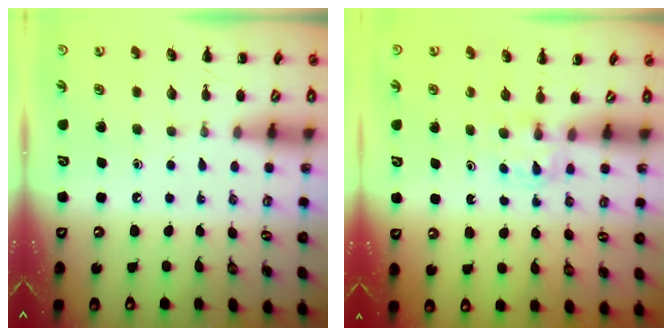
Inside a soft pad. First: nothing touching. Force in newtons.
{"total": 2.7, "press": 2.5, "slide": 1.0}